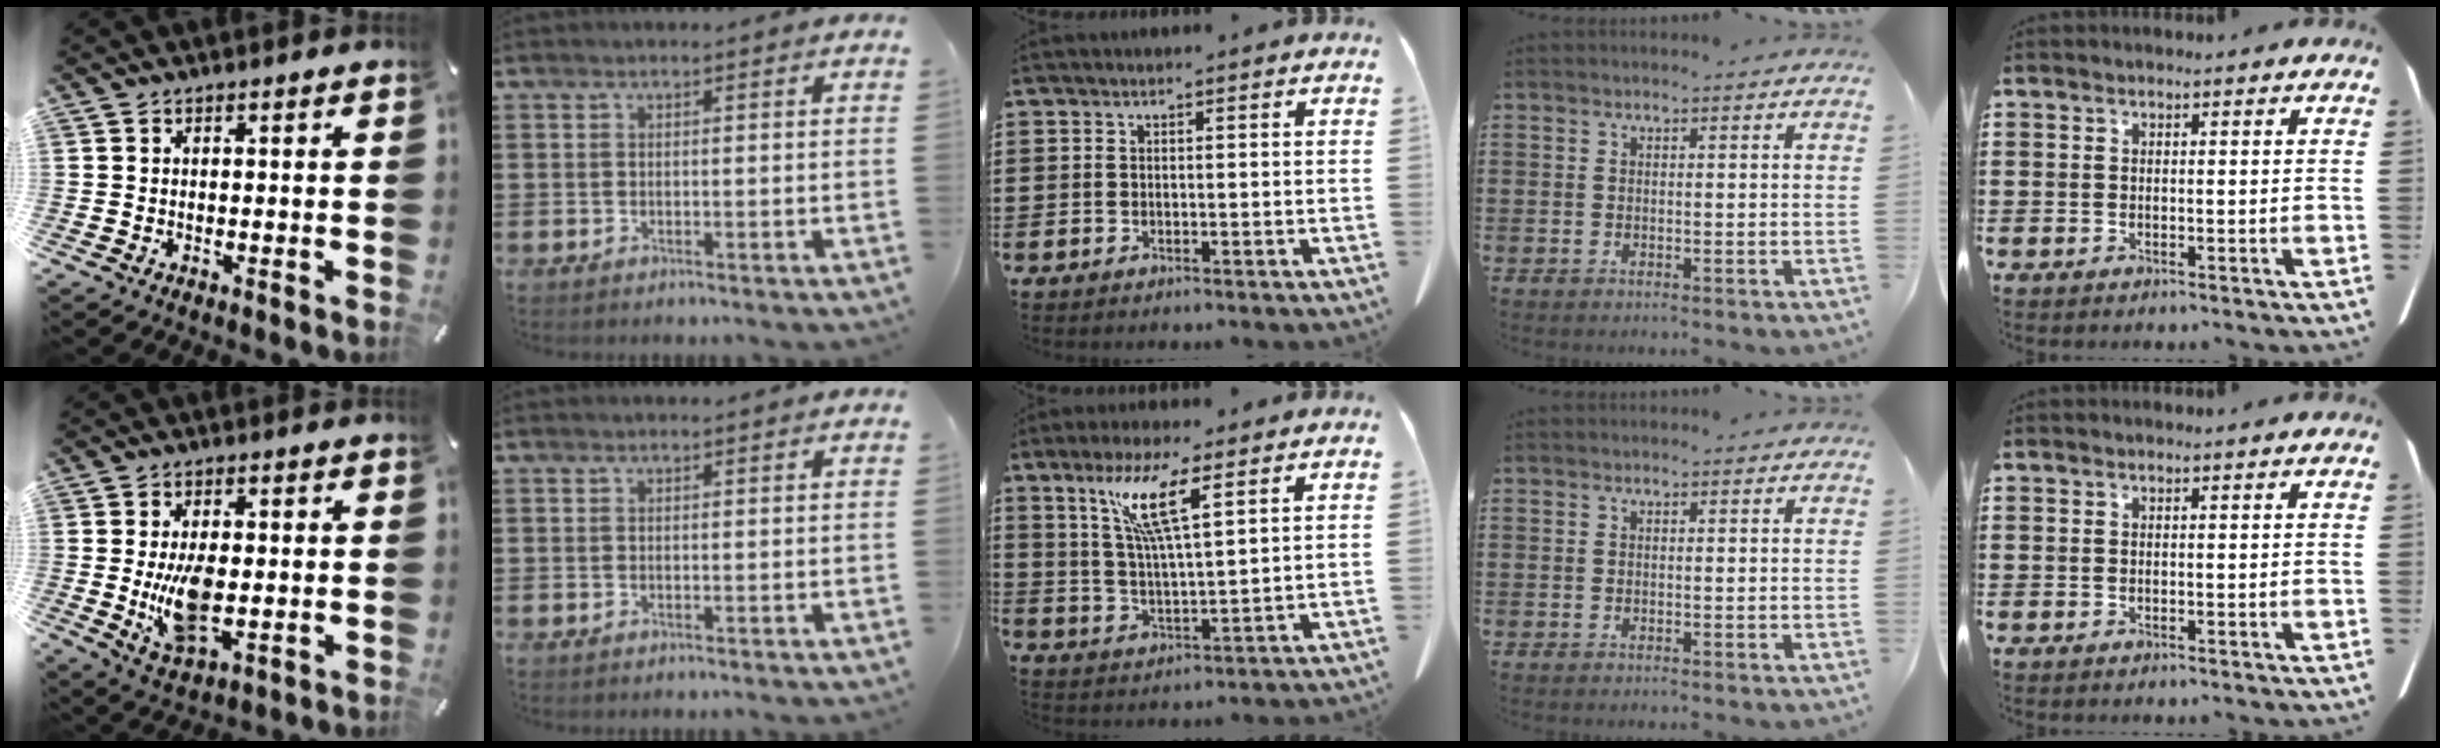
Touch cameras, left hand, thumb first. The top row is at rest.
{"thumb": {"total": 10.5, "force": [-0.6, 5.7, 8.9], "torque": [-0.173, -0.018, -0.013]}, "middle": {"total": 9.4, "force": [5.6, 1.3, 7.5], "torque": [-0.162, -0.004, 0.096]}}